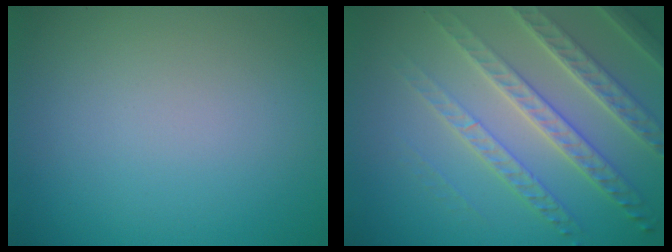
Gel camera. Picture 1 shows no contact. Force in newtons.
{"total": 7.2, "press": 5.1, "slide": 5.1}